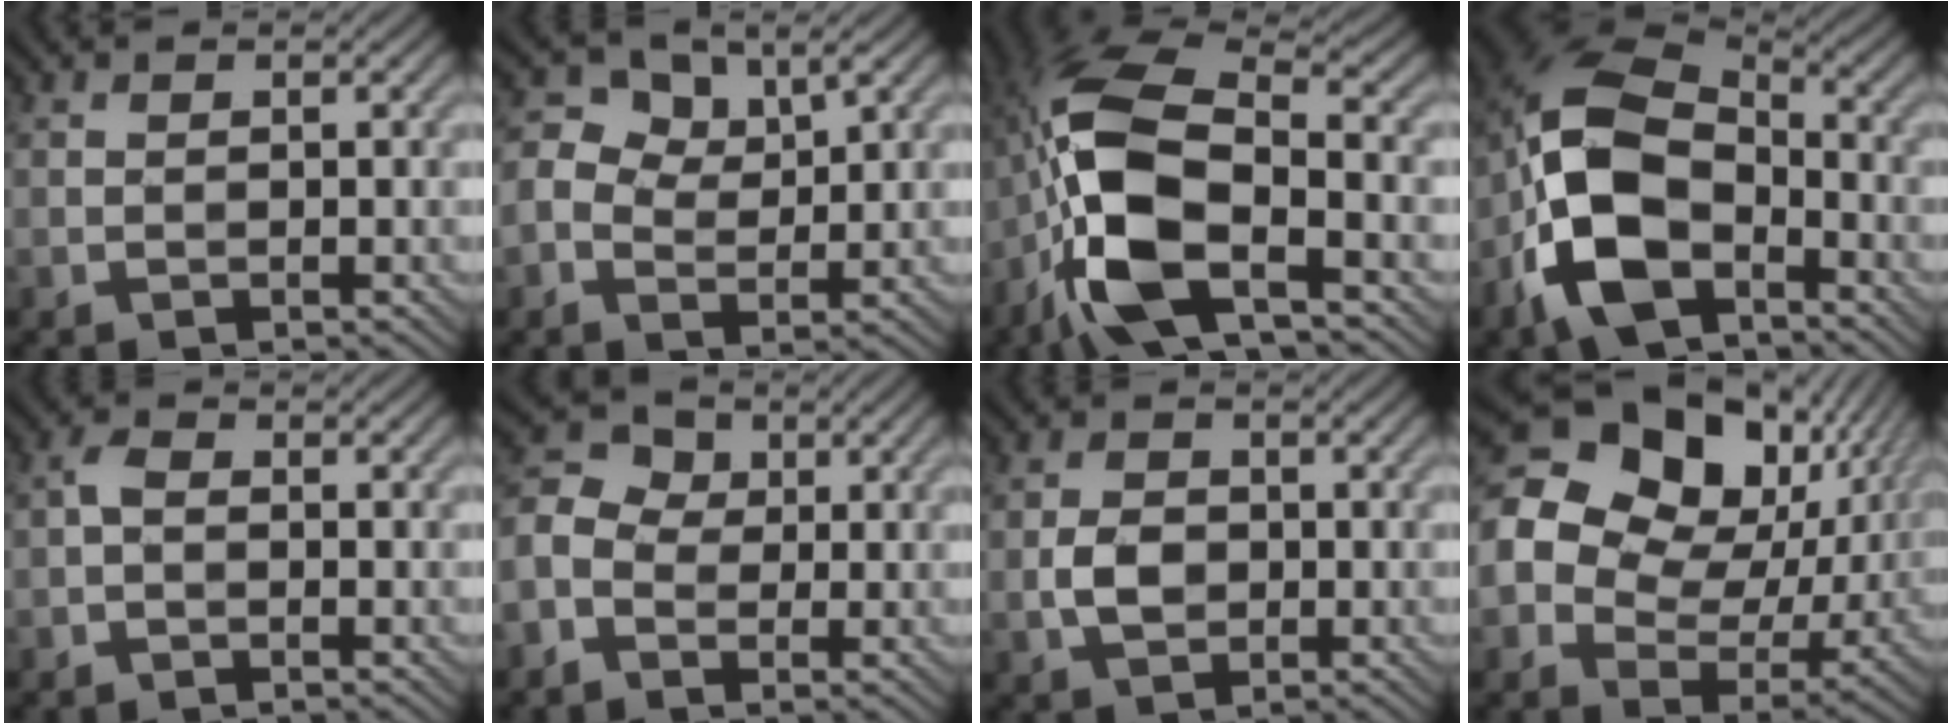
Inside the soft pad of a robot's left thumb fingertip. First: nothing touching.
{"total": 4.2, "force": [1.2, 2.9, 2.8], "torque": [-0.057, 0.001, 0.021]}
{"total": 12.3, "force": [-4.4, 4.7, 10.5], "torque": [-0.241, 0.001, -0.095]}
{"total": 14.2, "force": [-5.7, 8.6, 9.8], "torque": [-0.233, -0.031, -0.116]}
{"total": 1.7, "force": [-0.5, 1.1, 1.2], "torque": [-0.027, 0.007, -0.016]}
{"total": 5.9, "force": [-1.3, 4.6, 3.4], "torque": [-0.099, 0.009, -0.034]}
{"total": 3.5, "force": [-0.7, 2.5, 2.3], "torque": [-0.050, 0.001, -0.017]}
{"total": 19.6, "force": [4.9, 14.4, 12.3], "torque": [-0.255, 0.022, 0.102]}